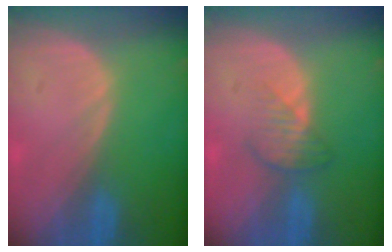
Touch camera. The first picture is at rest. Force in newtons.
{"total": 3.6, "press": 3.1, "slide": 1.7}